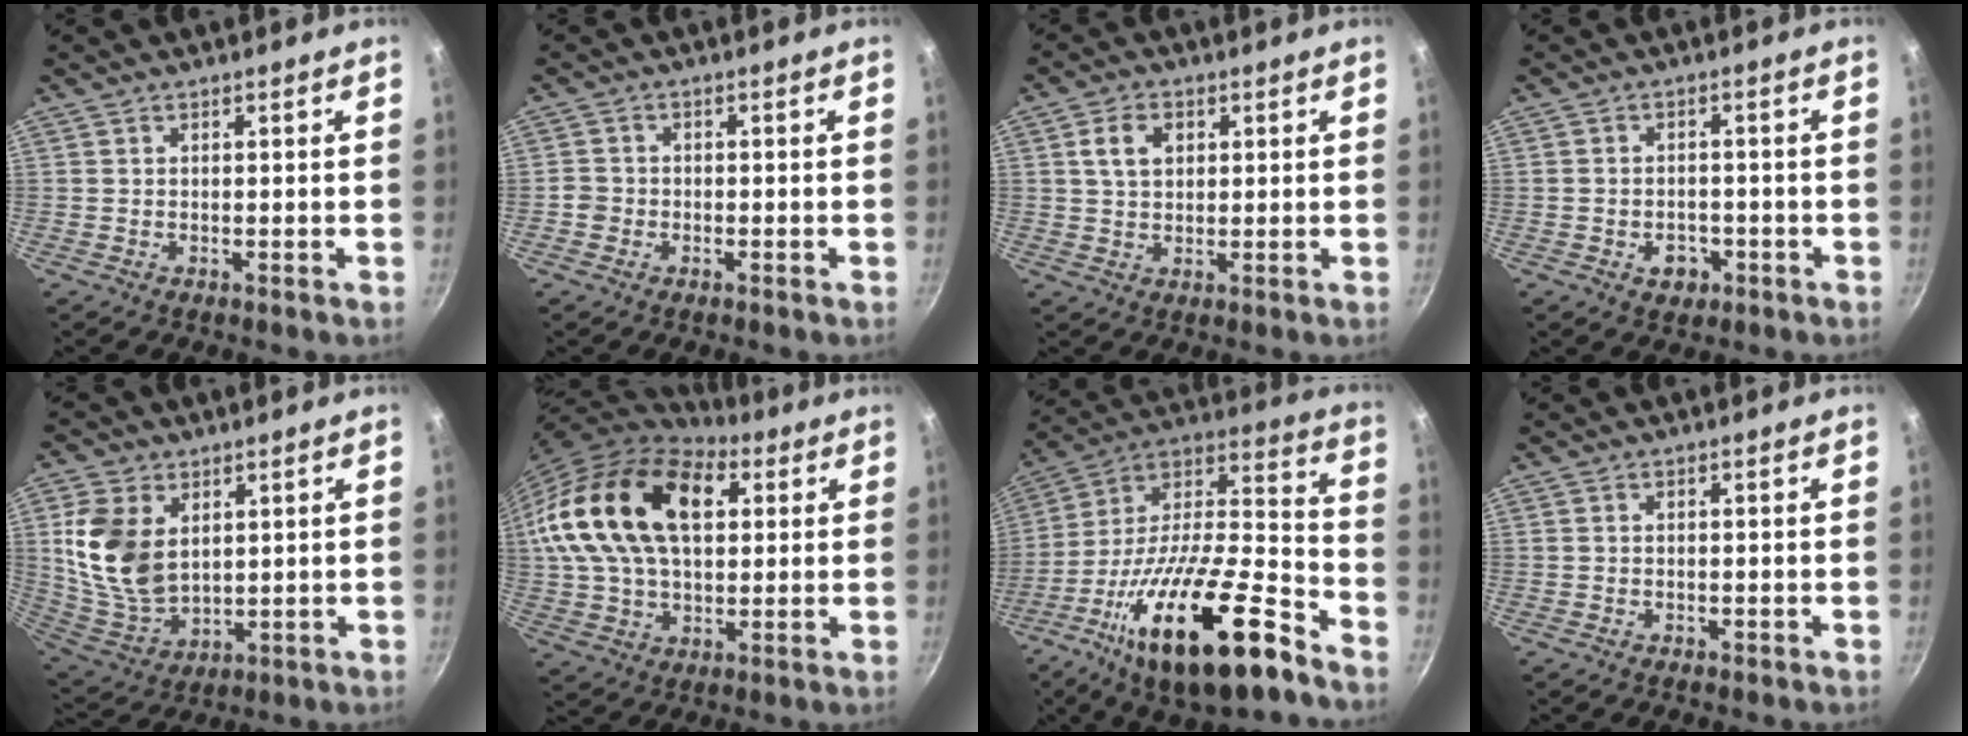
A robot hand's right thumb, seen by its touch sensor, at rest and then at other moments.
{"total": 2.4, "force": [-1.1, 2.1, 0.7], "torque": [-0.008, 0.014, -0.021]}
{"total": 5.5, "force": [1.6, 4.0, 3.4], "torque": [-0.047, 0.003, 0.028]}
{"total": 4.3, "force": [-1.8, 3.2, 2.2], "torque": [-0.021, 0.015, -0.019]}
{"total": 14.1, "force": [3.5, 9.4, 9.8], "torque": [-0.177, -0.025, 0.084]}
{"total": 24.8, "force": [6.6, 15.3, 18.4], "torque": [-0.315, 0.012, 0.112]}
{"total": 28.9, "force": [-15.4, 9.5, 22.5], "torque": [-0.339, 0.077, -0.263]}
{"total": 0.5, "force": [-0.2, 0.4, 0.3], "torque": [-0.004, 0.002, -0.004]}